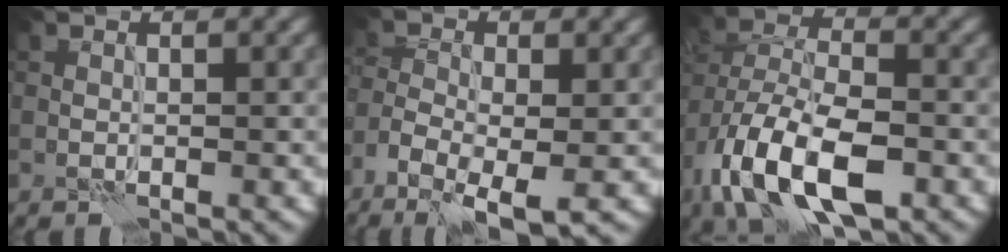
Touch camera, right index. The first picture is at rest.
{"total": 7.6, "force": [-4.2, 3.2, 5.4], "torque": [-0.111, -0.013, -0.078]}
{"total": 11.6, "force": [-5.6, 5.6, 8.5], "torque": [-0.171, -0.011, -0.100]}